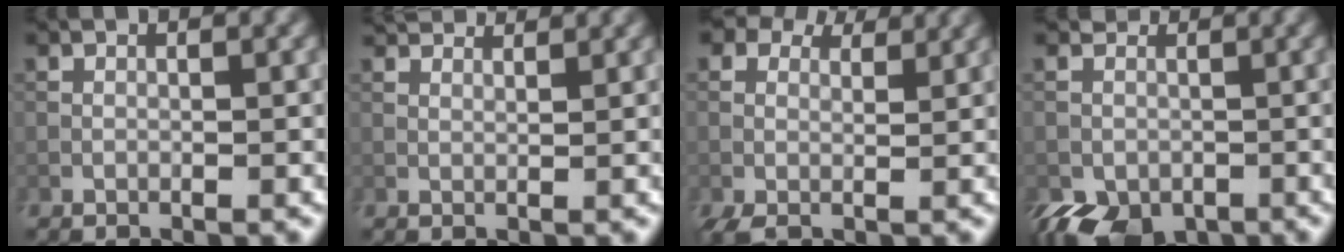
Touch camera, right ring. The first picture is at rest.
{"total": 4.8, "force": [4.1, 1.5, 2.1], "torque": [-0.050, 0.008, 0.061]}
{"total": 5.7, "force": [2.8, 3.8, 3.3], "torque": [-0.072, -0.005, 0.046]}
{"total": 5.4, "force": [-2.1, 4.2, 2.5], "torque": [-0.049, -0.015, -0.039]}